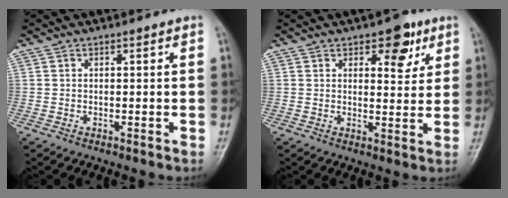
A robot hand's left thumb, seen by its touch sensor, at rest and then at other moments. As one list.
[{"total": 6.6, "force": [3.5, 3.6, 4.2], "torque": [-0.026, -0.017, 0.044]}]